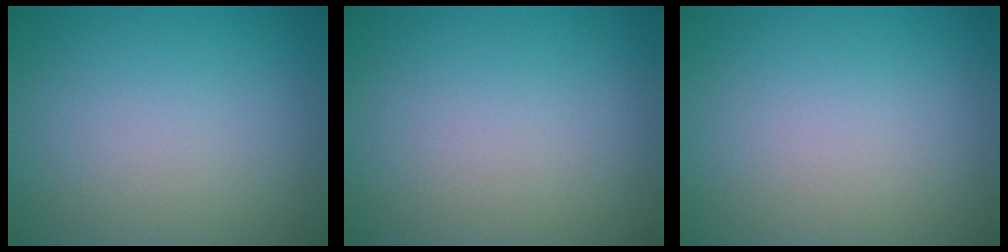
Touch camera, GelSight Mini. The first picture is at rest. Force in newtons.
{"total": 0.0}
{"total": 0.0}